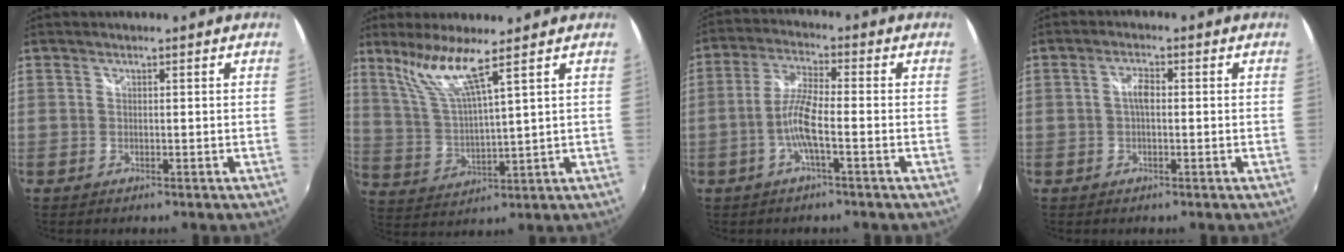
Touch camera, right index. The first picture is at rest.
{"total": 8.6, "force": [6.1, -0.7, 6.0], "torque": [-0.111, 0.003, 0.131]}
{"total": 6.7, "force": [-2.2, 0.7, 6.3], "torque": [-0.135, 0.005, -0.045]}
{"total": 2.5, "force": [-0.1, 1.1, 2.2], "torque": [-0.042, 0.006, -0.003]}